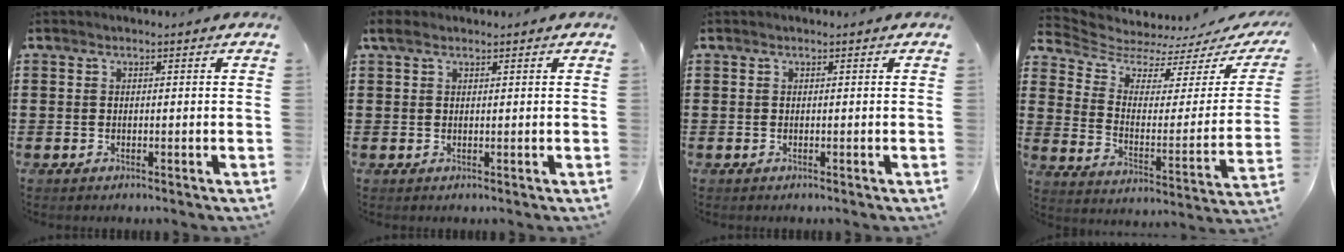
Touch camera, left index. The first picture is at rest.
{"total": 1.5, "force": [0.8, 0.7, 1.1], "torque": [-0.023, 0.005, 0.015]}
{"total": 0.0}
{"total": 4.5, "force": [4.0, 1.4, 1.3], "torque": [-0.054, -0.032, 0.065]}